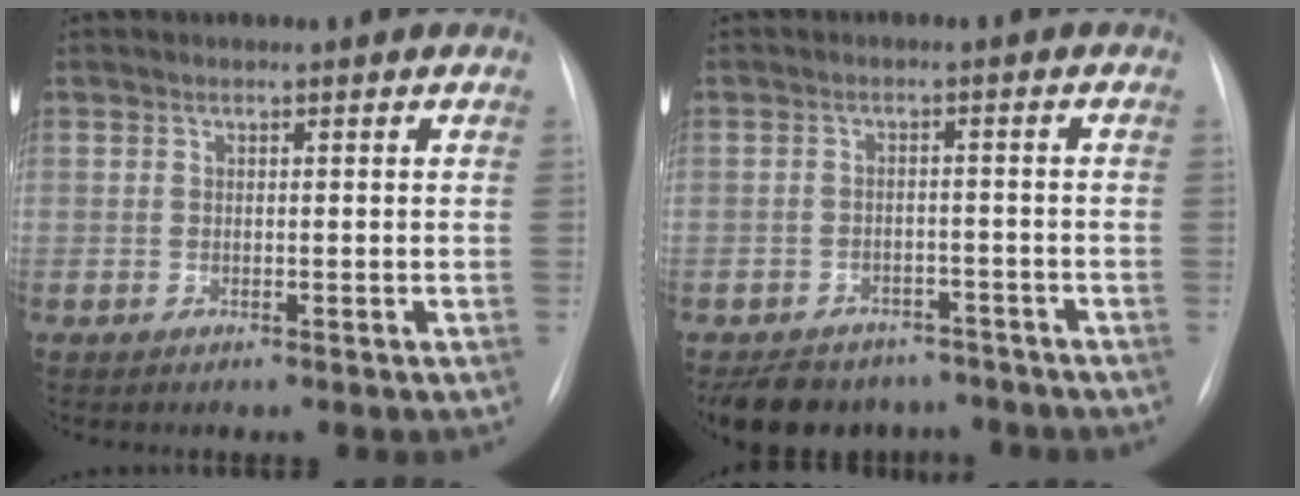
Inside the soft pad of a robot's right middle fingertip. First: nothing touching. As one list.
[{"total": 10.9, "force": [-9.0, 5.6, 2.6], "torque": [-0.040, 0.006, -0.117]}]